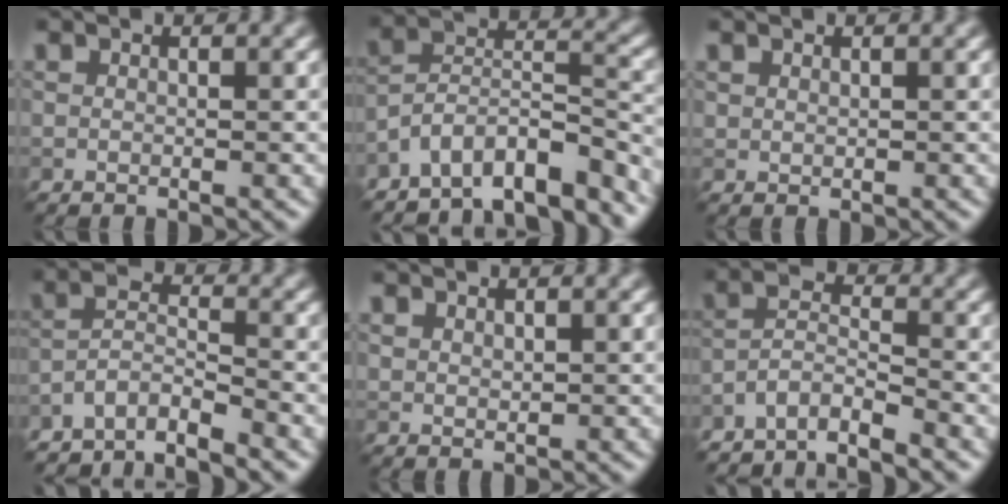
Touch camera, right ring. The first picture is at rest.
{"total": 8.5, "force": [-7.1, 3.0, 3.6], "torque": [-0.054, 0.010, -0.126]}
{"total": 0.6, "force": [0.4, 0.4, 0.1], "torque": [-0.003, -0.001, 0.008]}
{"total": 4.2, "force": [-3.9, 0.6, 1.5], "torque": [-0.026, 0.001, -0.082]}
{"total": 0.9, "force": [0.7, 0.6, 0.3], "torque": [-0.009, -0.002, 0.017]}
{"total": 4.1, "force": [-3.7, 0.6, 1.6], "torque": [-0.027, 0.003, -0.079]}